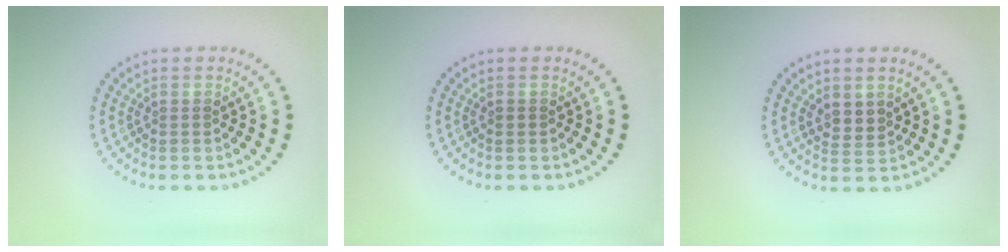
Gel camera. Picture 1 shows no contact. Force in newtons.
{"total": 0.7, "press": 0.7, "slide": 0.1}
{"total": 1.5, "press": 1.3, "slide": 0.9}